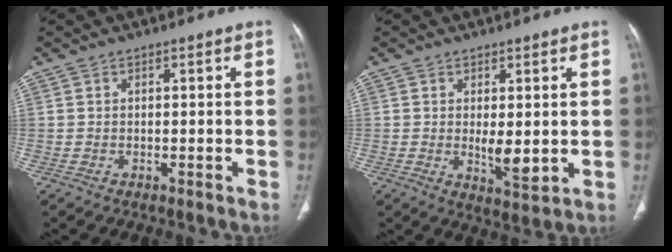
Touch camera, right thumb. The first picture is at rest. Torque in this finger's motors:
{"motor_torque": [1.42, 1.12, 0.24, -0.09, 0.03]}